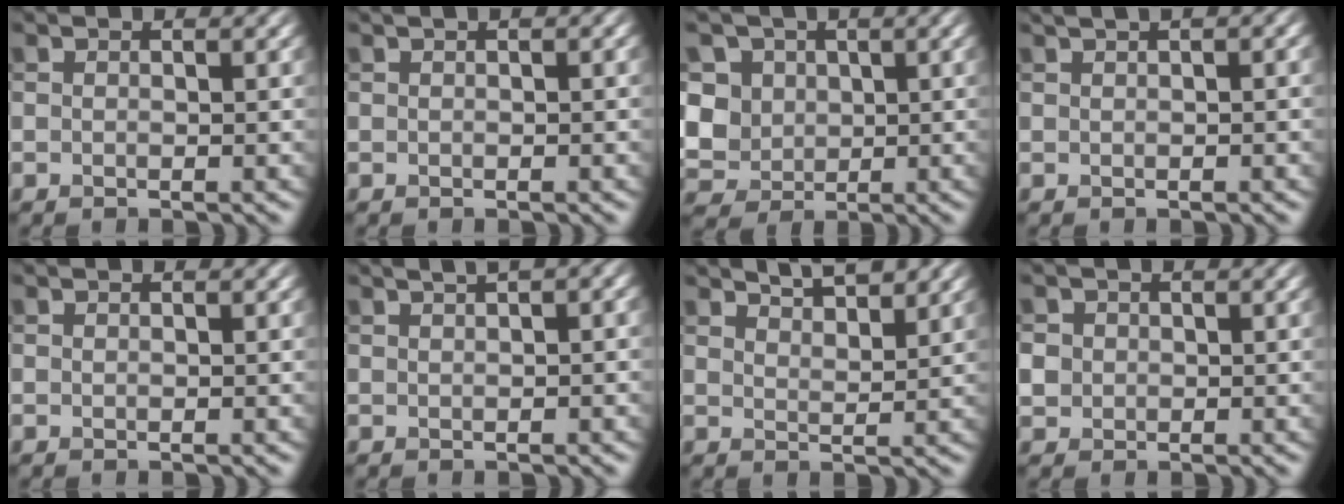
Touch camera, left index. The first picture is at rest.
{"total": 0.9, "force": [0.4, 0.2, 0.8], "torque": [-0.008, 0.005, 0.007]}
{"total": 6.9, "force": [1.2, 5.9, 3.2], "torque": [-0.072, 0.017, 0.016]}
{"total": 3.7, "force": [1.9, 1.3, 2.8], "torque": [-0.033, 0.018, 0.019]}
{"total": 0.0}
{"total": 5.3, "force": [2.6, 2.2, 4.0], "torque": [-0.042, 0.034, 0.024]}
{"total": 3.4, "force": [3.0, 0.7, 1.5], "torque": [-0.017, 0.001, 0.044]}
{"total": 1.9, "force": [0.0, 1.9, 0.4], "torque": [-0.009, -0.001, 0.002]}